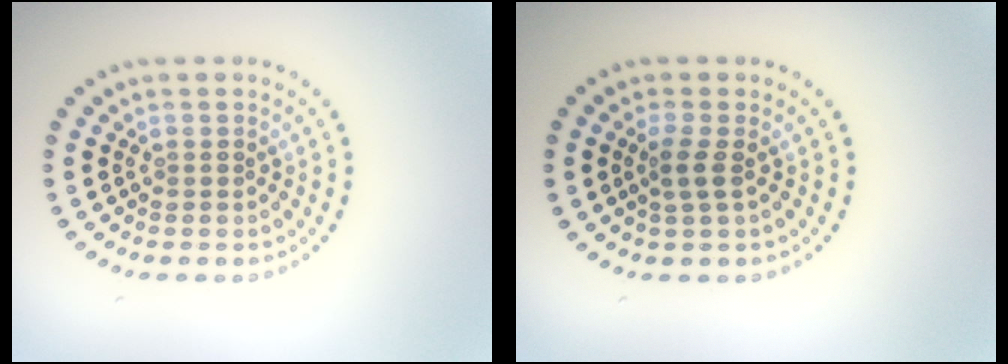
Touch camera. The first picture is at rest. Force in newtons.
{"total": 1.6, "press": 1.3, "slide": 1.0}